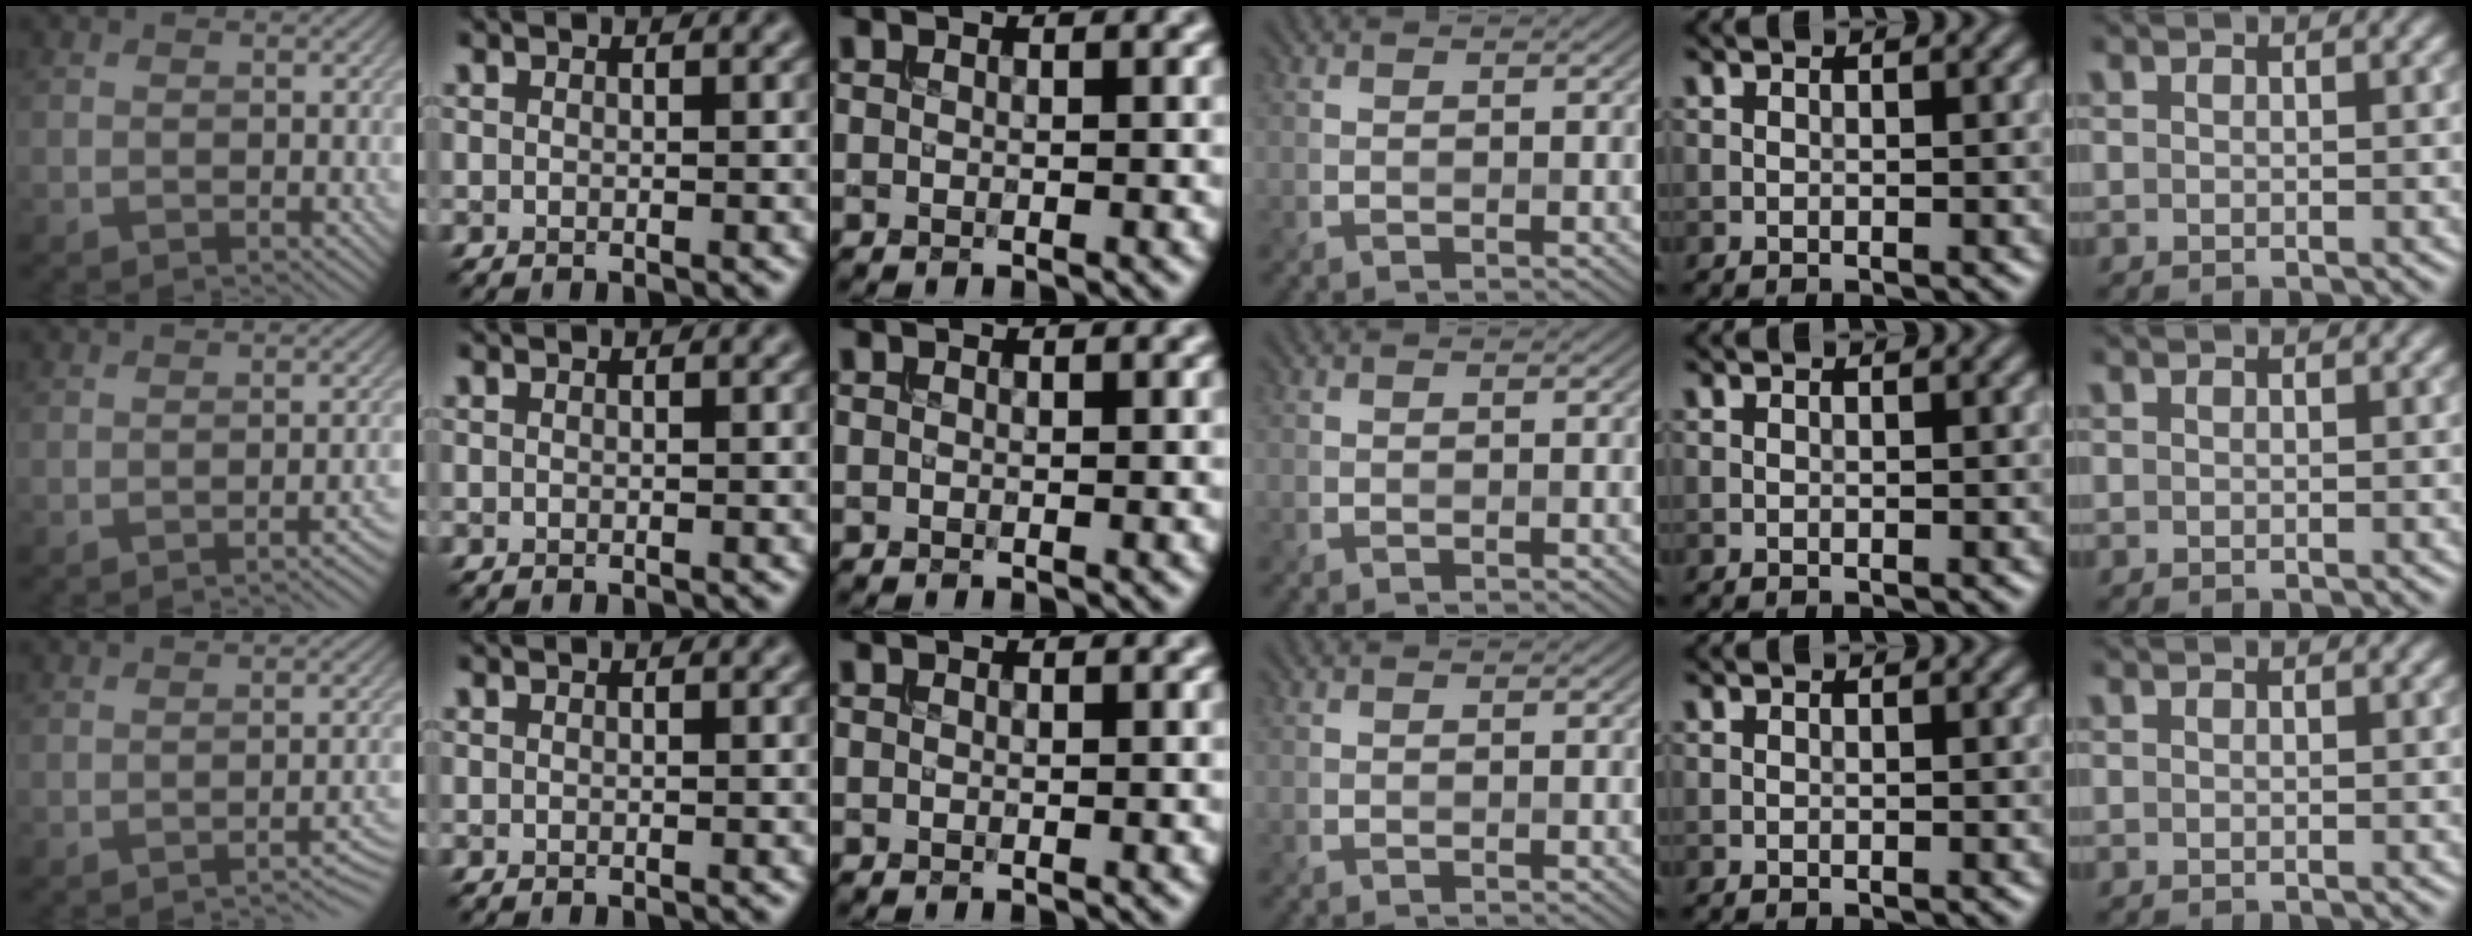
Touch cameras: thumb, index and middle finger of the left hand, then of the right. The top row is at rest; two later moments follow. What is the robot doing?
{"motion": "extract", "object": "bucket"}